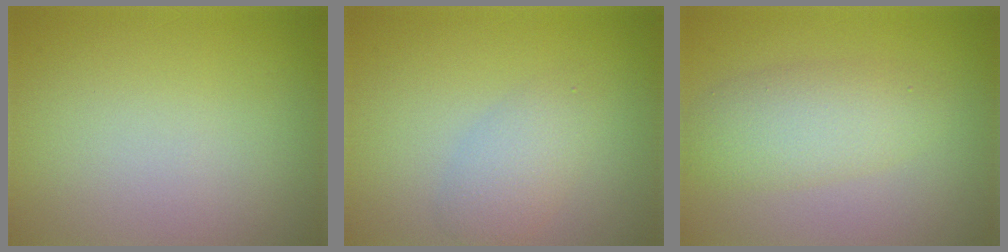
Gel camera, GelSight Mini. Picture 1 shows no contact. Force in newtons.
{"total": 2.6, "press": 2.6, "slide": 0.1}
{"total": 3.9, "press": 3.9, "slide": 0.3}